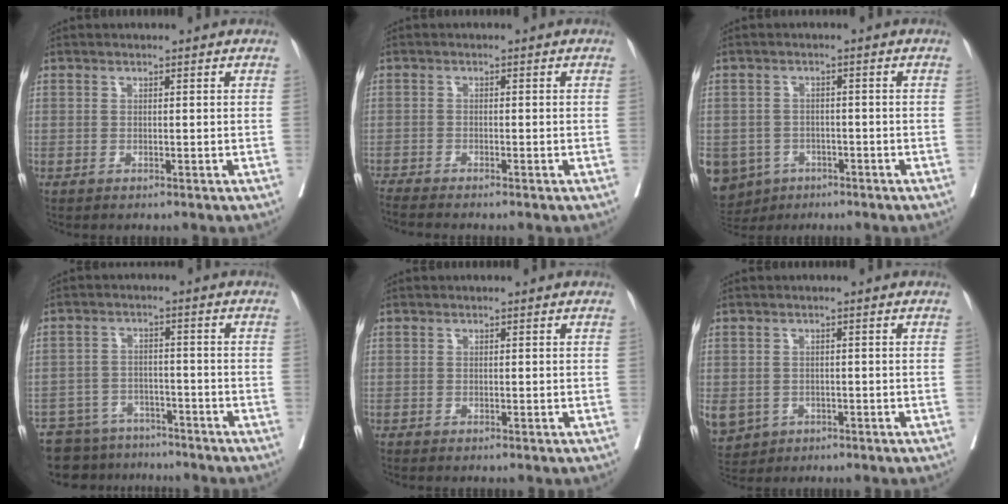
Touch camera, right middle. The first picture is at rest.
{"total": 4.0, "force": [-3.6, -0.8, 1.6], "torque": [-0.020, -0.009, -0.062]}
{"total": 11.7, "force": [-6.1, 9.4, 3.2], "torque": [-0.099, -0.001, -0.083]}
{"total": 9.1, "force": [-8.1, 4.2, 0.4], "torque": [-0.006, 0.014, -0.119]}
{"total": 0.0}
{"total": 13.2, "force": [-4.8, 11.2, 5.1], "torque": [-0.163, -0.005, -0.060]}